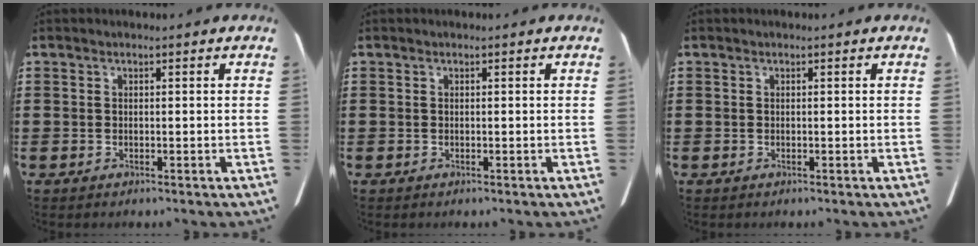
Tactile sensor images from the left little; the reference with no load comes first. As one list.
[{"total": 0.0}, {"total": 0.0}]